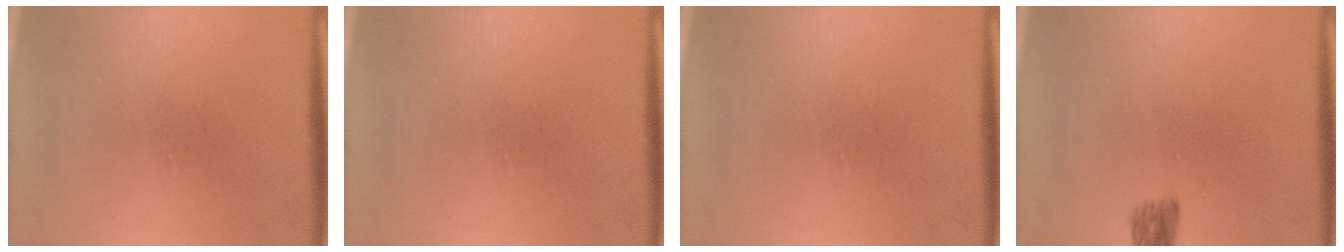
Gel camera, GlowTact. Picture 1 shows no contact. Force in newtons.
{"total": 0.0}
{"total": 0.0}
{"total": 2.5}